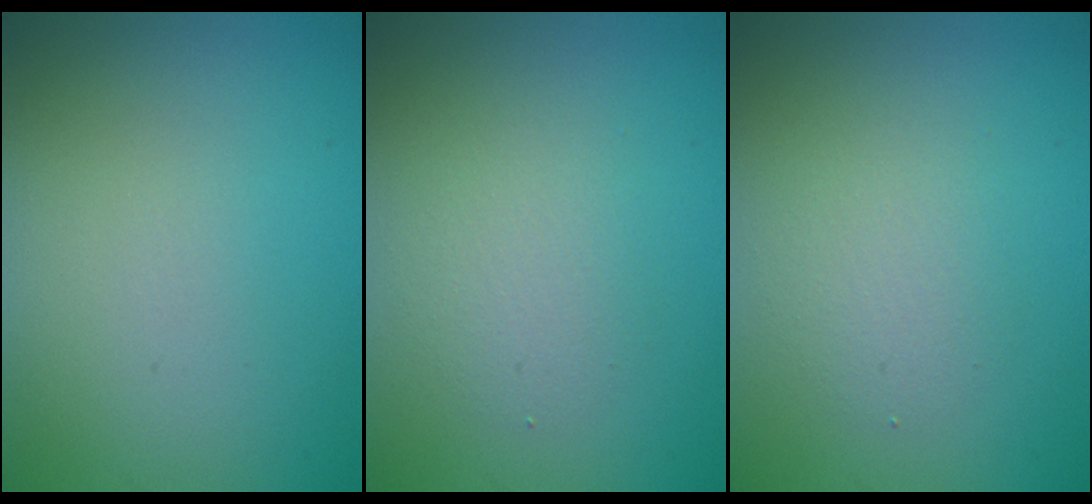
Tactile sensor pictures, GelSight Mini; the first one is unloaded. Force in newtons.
{"total": 2.5, "press": 2.5, "slide": 0.1}
{"total": 2.5, "press": 2.5, "slide": 0.1}